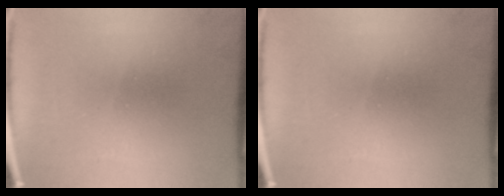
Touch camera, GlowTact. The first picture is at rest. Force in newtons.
{"total": 0.0}